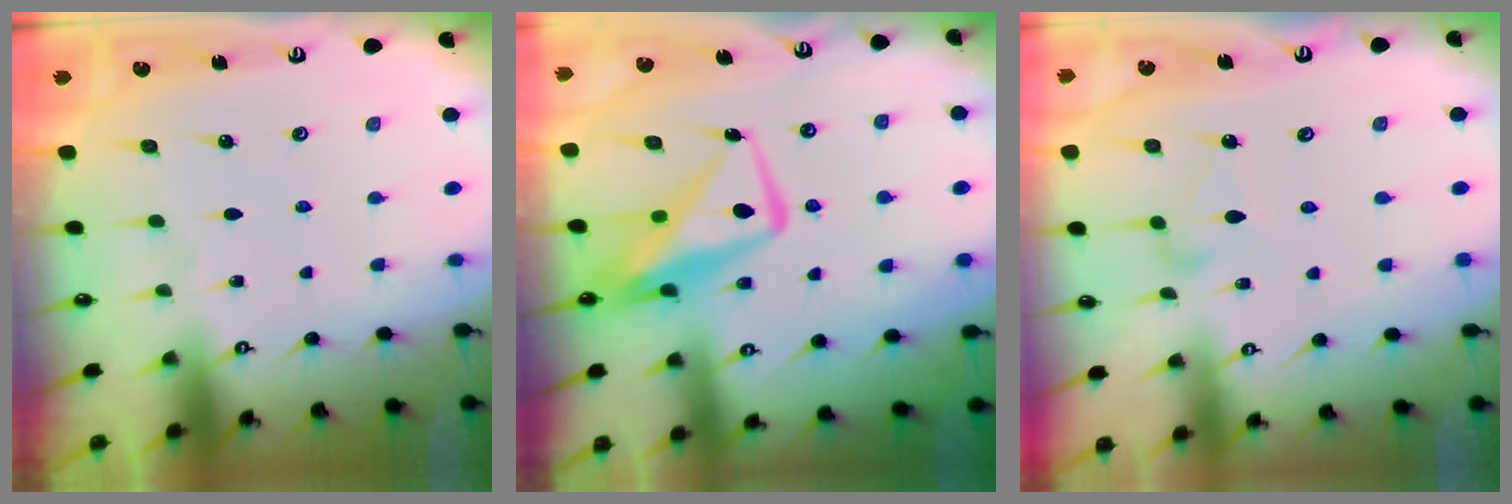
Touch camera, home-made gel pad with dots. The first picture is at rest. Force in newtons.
{"total": 11.9, "press": 11.9, "slide": 0.8}
{"total": 4.3, "press": 4.3, "slide": 0.2}